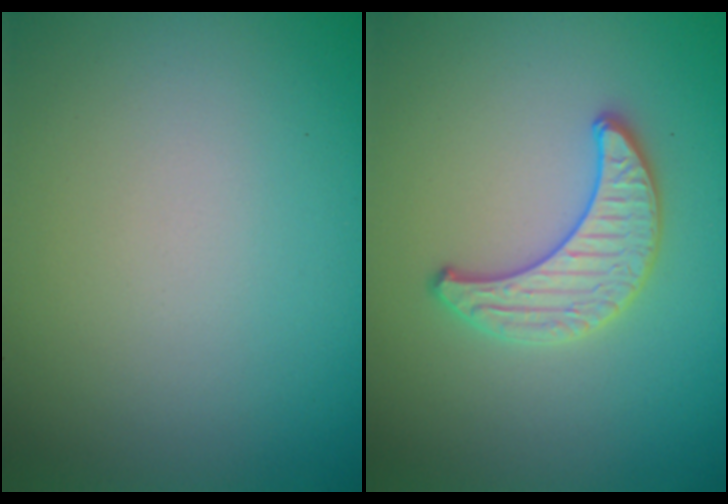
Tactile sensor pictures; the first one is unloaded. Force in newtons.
{"total": 2.4, "press": 2.4, "slide": 0.1}